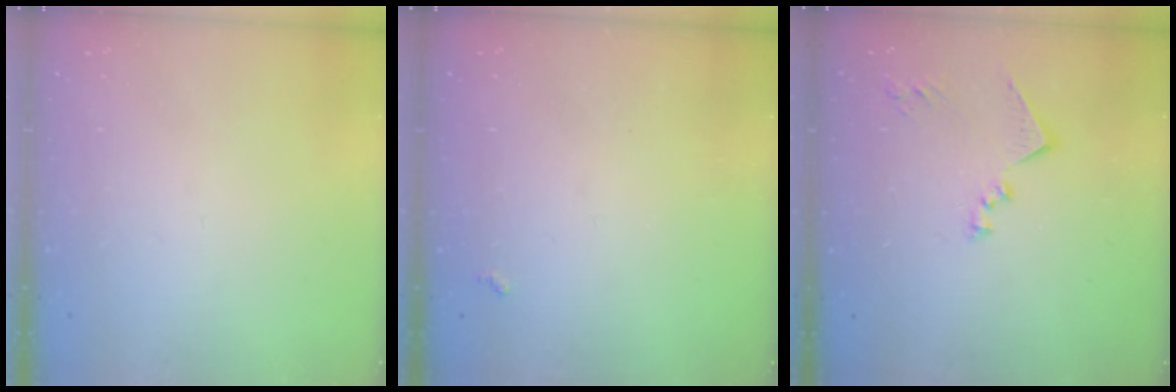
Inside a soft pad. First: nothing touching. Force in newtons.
{"total": 3.7, "press": 3.6, "slide": 0.7}
{"total": 10.4, "press": 10.4, "slide": 0.3}